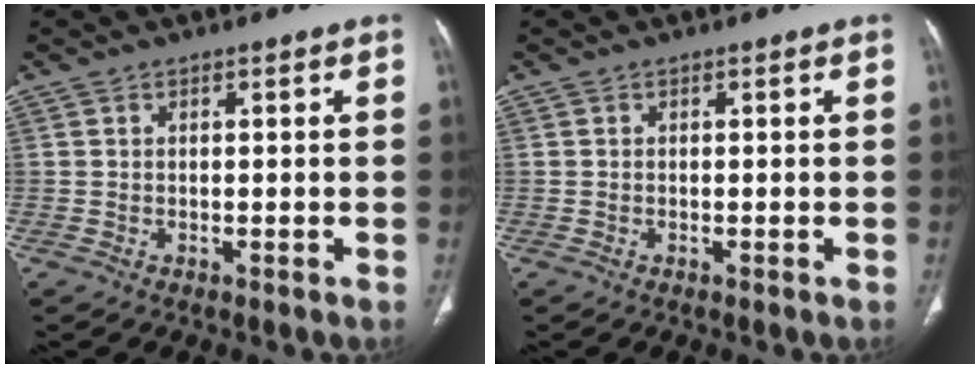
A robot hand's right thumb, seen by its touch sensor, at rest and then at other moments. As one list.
[{"total": 0.0}]